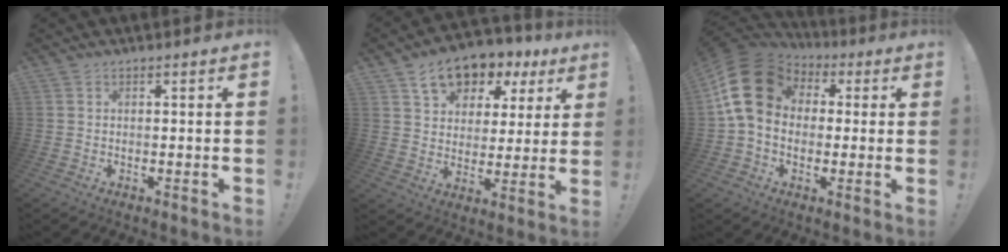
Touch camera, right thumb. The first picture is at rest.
{"total": 12.5, "force": [7.7, 8.0, 5.7], "torque": [-0.083, -0.046, 0.141]}
{"total": 16.6, "force": [3.0, 12.8, 10.1], "torque": [-0.175, 0.009, 0.061]}